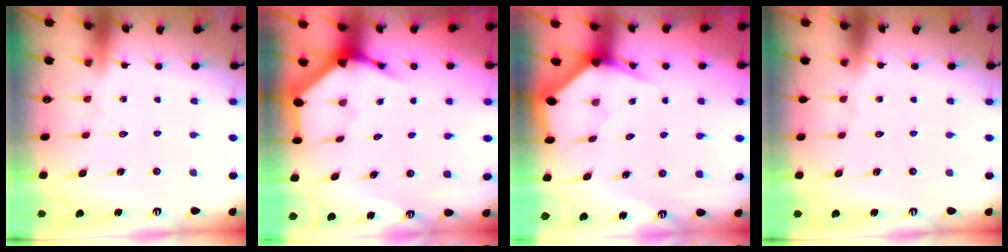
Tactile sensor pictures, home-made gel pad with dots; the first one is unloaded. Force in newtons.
{"total": 3.7, "press": 3.6, "slide": 0.4}
{"total": 3.0, "press": 3.0, "slide": 0.0}
{"total": 0.0}